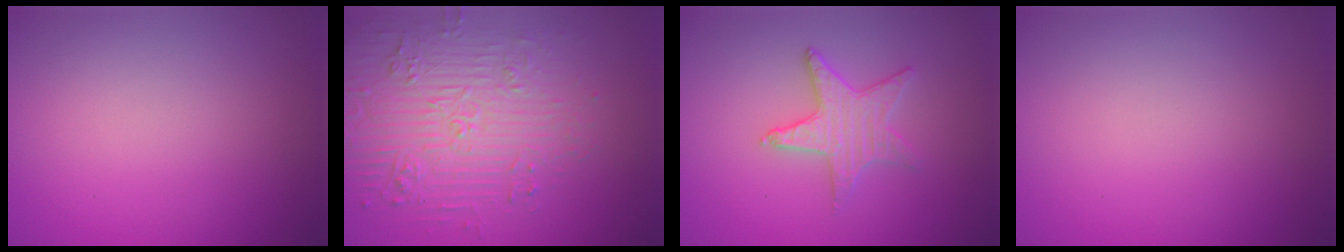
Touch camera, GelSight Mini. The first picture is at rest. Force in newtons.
{"total": 5.6, "press": 4.6, "slide": 3.1}
{"total": 2.8, "press": 2.8, "slide": 0.4}
{"total": 0.0}